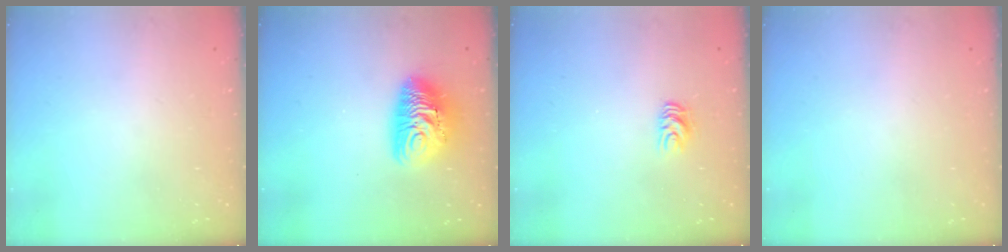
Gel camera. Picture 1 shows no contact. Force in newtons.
{"total": 11.9, "press": 11.9, "slide": 0.9}
{"total": 5.7, "press": 5.7, "slide": 0.6}
{"total": 0.0}